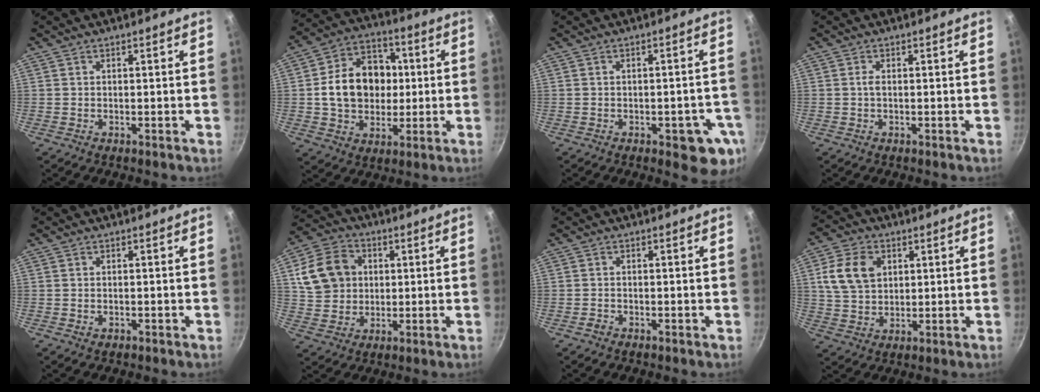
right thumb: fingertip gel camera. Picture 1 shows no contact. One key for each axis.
{"total": 16.2, "fx": 0.8, "fy": 12.7, "fz": 10.0, "tx": -0.127, "ty": 0.026, "tz": 0.009}
{"total": 8.0, "fx": -2.8, "fy": 3.7, "fz": 6.6, "tx": -0.047, "ty": 0.009, "tz": -0.031}
{"total": 0.9, "fx": 0.0, "fy": 0.4, "fz": 0.8, "tx": -0.018, "ty": 0.002, "tz": -0.002}
{"total": 0.8, "fx": -0.2, "fy": 0.7, "fz": 0.4, "tx": -0.007, "ty": -0.001, "tz": -0.004}
{"total": 12.7, "fx": 2.8, "fy": 10.6, "fz": 6.5, "tx": -0.097, "ty": 0.010, "tz": 0.048}
{"total": 1.0, "fx": -0.7, "fy": 0.7, "fz": 0.3, "tx": -0.010, "ty": 0.007, "tz": -0.013}
{"total": 10.3, "fx": 2.9, "fy": 7.6, "fz": 6.3, "tx": -0.099, "ty": 0.000, "tz": 0.054}